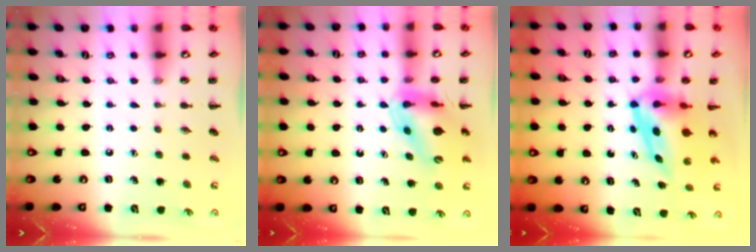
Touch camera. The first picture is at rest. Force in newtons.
{"total": 11.7, "press": 11.2, "slide": 3.4}
{"total": 7.9, "press": 7.6, "slide": 2.0}